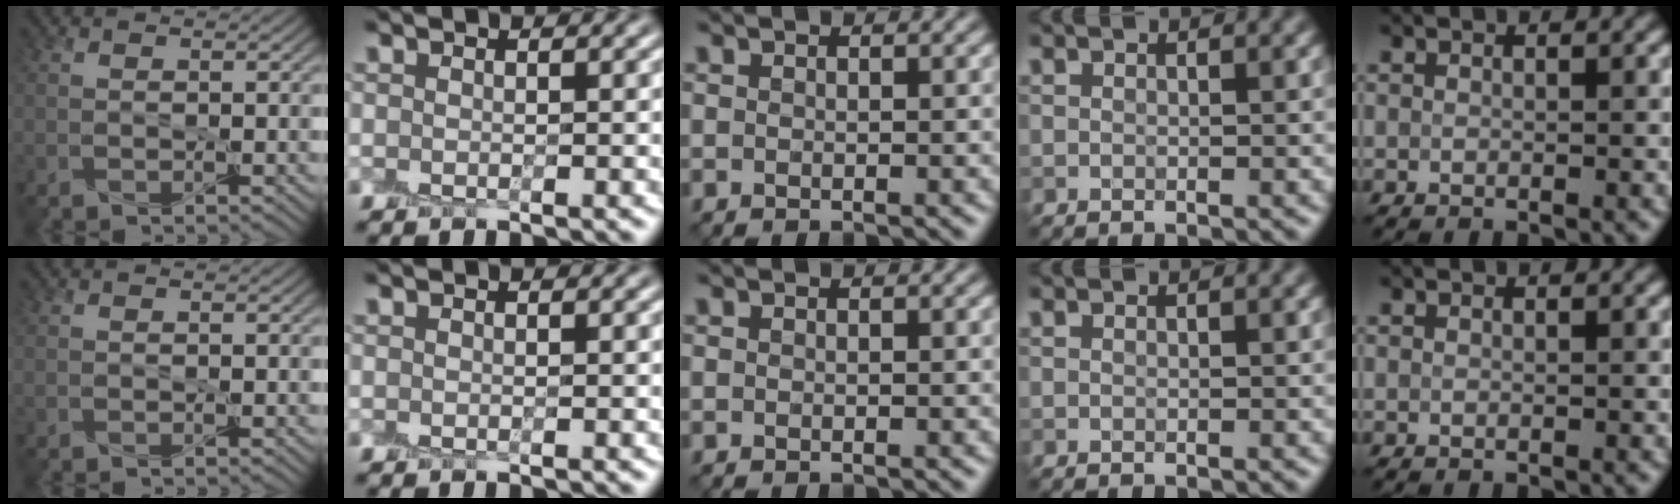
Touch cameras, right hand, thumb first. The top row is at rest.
{}